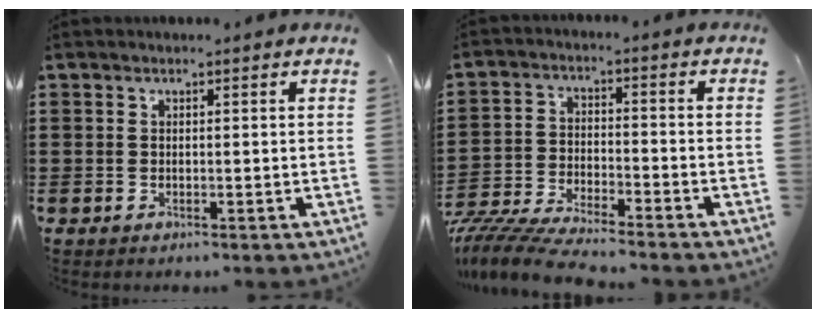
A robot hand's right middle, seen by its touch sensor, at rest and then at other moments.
{"total": 6.1, "force": [-5.9, 0.0, 1.5], "torque": [-0.048, -0.011, -0.122]}